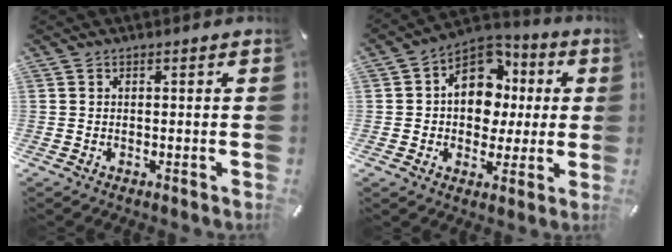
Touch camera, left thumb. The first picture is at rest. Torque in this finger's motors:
{"motor_torque": [2.13, 2.02, 0.53, -0.45, 0.35]}